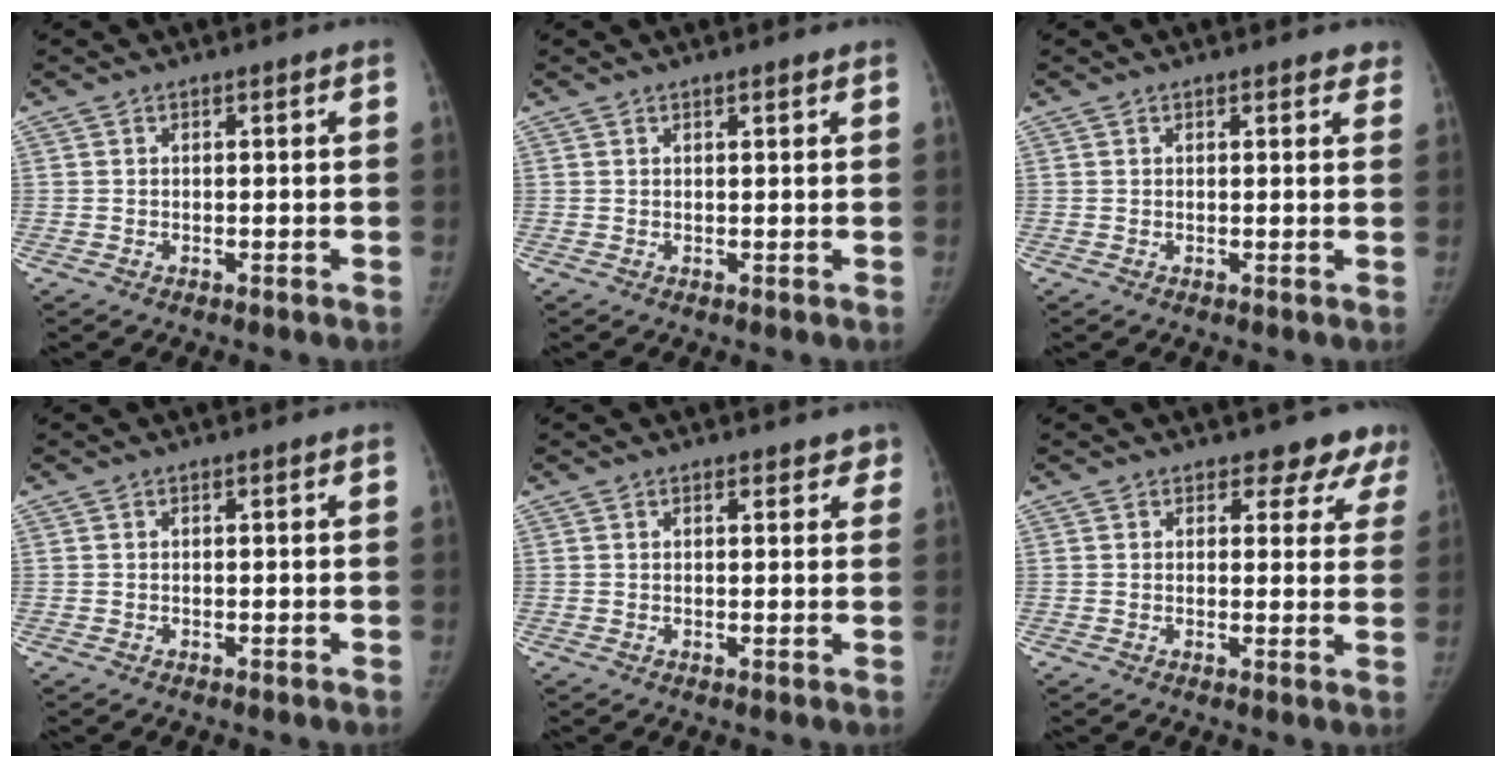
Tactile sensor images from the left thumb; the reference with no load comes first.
{"total": 0.8, "force": [0.6, 0.2, 0.5], "torque": [-0.007, -0.003, 0.010]}
{"total": 2.0, "force": [1.6, 1.0, 0.7], "torque": [0.014, -0.003, 0.008]}
{"total": 0.0}
{"total": 2.9, "force": [2.1, 1.4, 1.3], "torque": [0.014, -0.004, 0.020]}
{"total": 6.4, "force": [5.3, 3.5, 1.0], "torque": [0.034, -0.024, 0.039]}